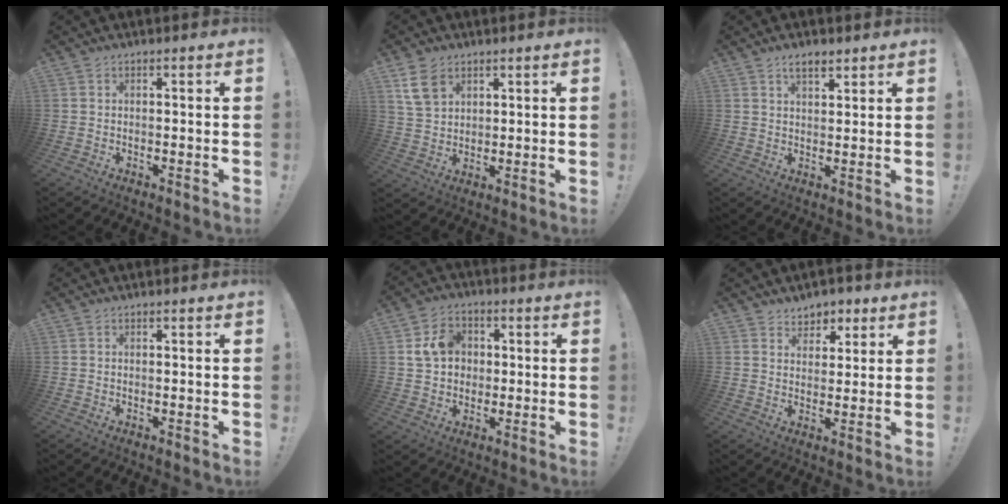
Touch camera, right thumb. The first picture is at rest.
{"total": 8.1, "force": [4.8, 5.5, 3.5], "torque": [-0.049, -0.012, 0.094]}
{"total": 4.4, "force": [3.1, 2.0, 2.5], "torque": [-0.036, -0.014, 0.054]}
{"total": 0.0}
{"total": 10.3, "force": [2.1, 8.8, 5.0], "torque": [-0.087, 0.015, 0.049]}
{"total": 6.1, "force": [4.0, 4.5, 0.7], "torque": [-0.001, -0.030, 0.076]}